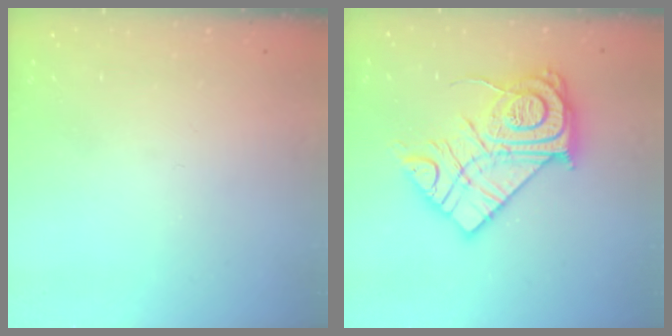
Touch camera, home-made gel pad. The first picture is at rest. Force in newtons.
{"total": 20.7, "press": 20.6, "slide": 1.9}